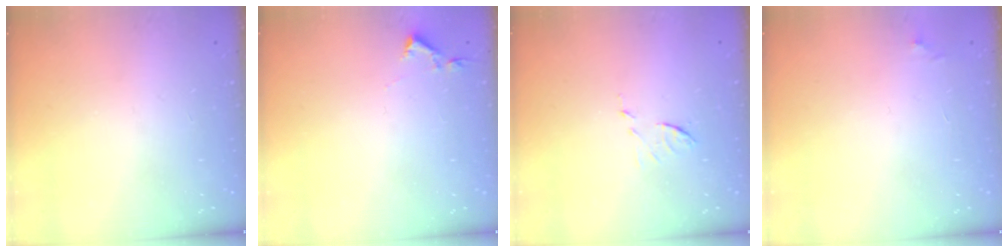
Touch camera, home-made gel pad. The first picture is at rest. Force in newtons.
{"total": 2.9, "press": 2.9, "slide": 0.5}
{"total": 6.2, "press": 6.2, "slide": 0.2}
{"total": 3.3, "press": 3.2, "slide": 0.5}